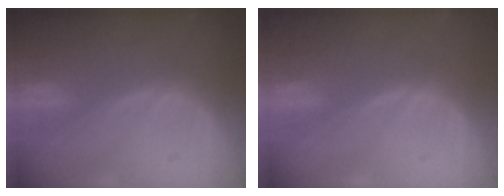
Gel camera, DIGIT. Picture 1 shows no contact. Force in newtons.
{"total": 0.0}